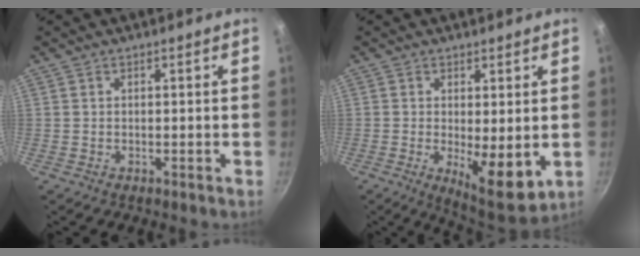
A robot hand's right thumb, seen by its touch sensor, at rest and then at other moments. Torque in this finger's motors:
{"motor_torque": [-0.31, 0.61, 0.09, -0.02, 0.04]}